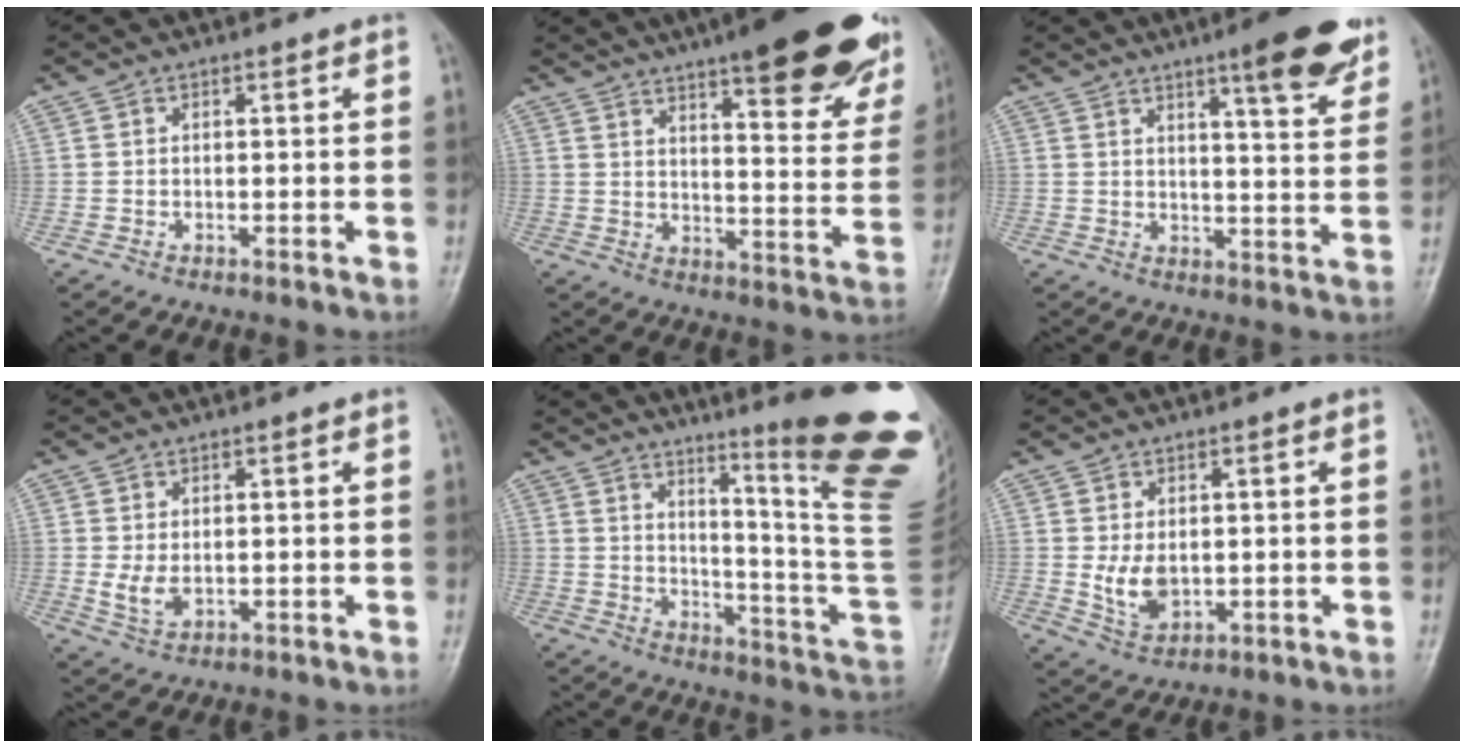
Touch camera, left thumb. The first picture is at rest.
{"total": 26.0, "force": [17.1, 6.5, 18.4], "torque": [-0.210, -0.062, 0.219]}
{"total": 11.6, "force": [7.4, 2.2, 8.6], "torque": [-0.091, -0.039, 0.096]}
{"total": 3.8, "force": [0.4, 2.2, 3.1], "torque": [-0.054, -0.008, 0.015]}
{"total": 26.2, "force": [14.8, 2.1, 21.5], "torque": [-0.230, -0.104, 0.207]}
{"total": 5.4, "force": [0.3, 3.5, 4.1], "torque": [-0.061, -0.015, 0.018]}